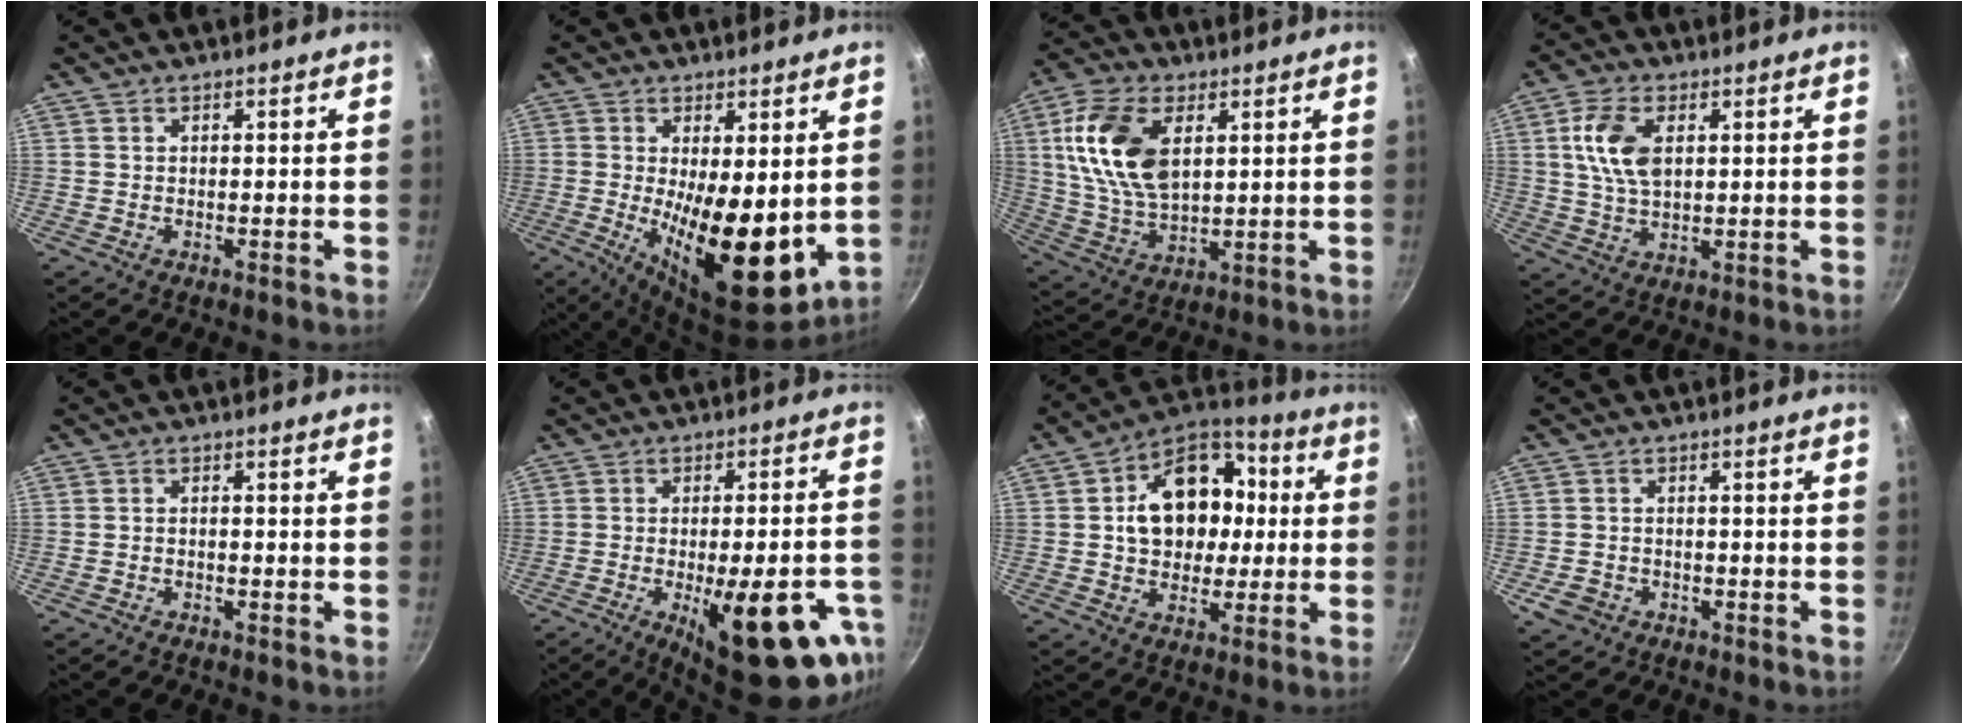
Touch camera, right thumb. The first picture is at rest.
{"total": 16.2, "force": [-0.7, 6.4, 14.9], "torque": [-0.215, -0.028, 0.003]}
{"total": 16.1, "force": [4.4, 9.4, 12.3], "torque": [-0.222, -0.010, 0.090]}
{"total": 9.2, "force": [2.2, 5.2, 7.3], "torque": [-0.134, -0.001, 0.041]}
{"total": 1.0, "force": [-0.6, 0.5, 0.6], "torque": [-0.013, 0.010, -0.012]}
{"total": 22.1, "force": [-8.9, 7.6, 18.8], "torque": [-0.206, 0.013, -0.112]}
{"total": 17.6, "force": [1.7, 13.5, 11.2], "torque": [-0.138, 0.031, 0.018]}
{"total": 1.8, "force": [-0.8, 1.4, 0.7], "torque": [-0.012, 0.006, -0.011]}